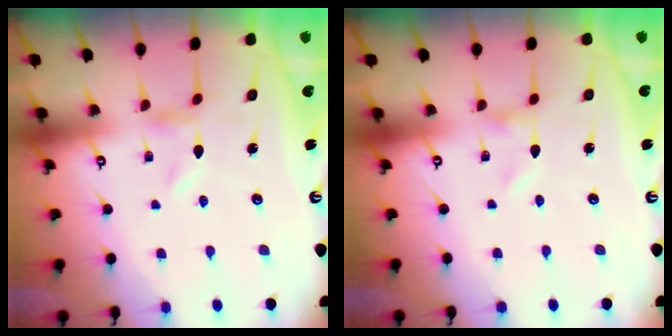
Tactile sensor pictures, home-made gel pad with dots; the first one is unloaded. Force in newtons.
{"total": 0.0}